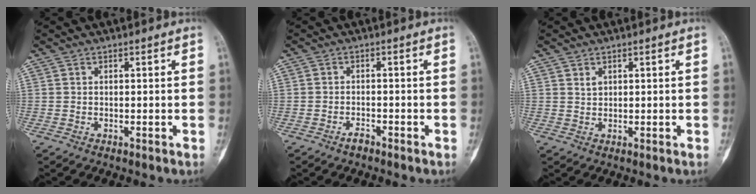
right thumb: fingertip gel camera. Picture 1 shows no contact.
{"total": 2.4, "force": [-2.0, 0.9, 1.0], "torque": [-0.022, 0.008, -0.036]}
{"total": 1.1, "force": [0.7, 0.7, 0.6], "torque": [-0.006, -0.003, 0.014]}